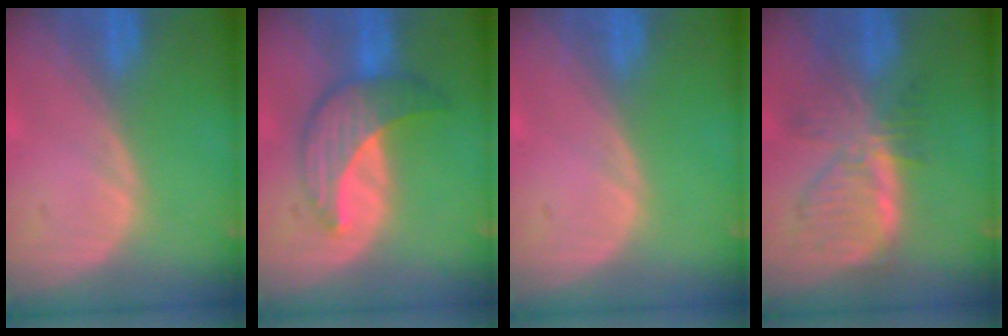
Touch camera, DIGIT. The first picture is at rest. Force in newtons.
{"total": 7.0, "press": 7.0, "slide": 0.4}
{"total": 0.0}
{"total": 7.7, "press": 6.9, "slide": 3.3}